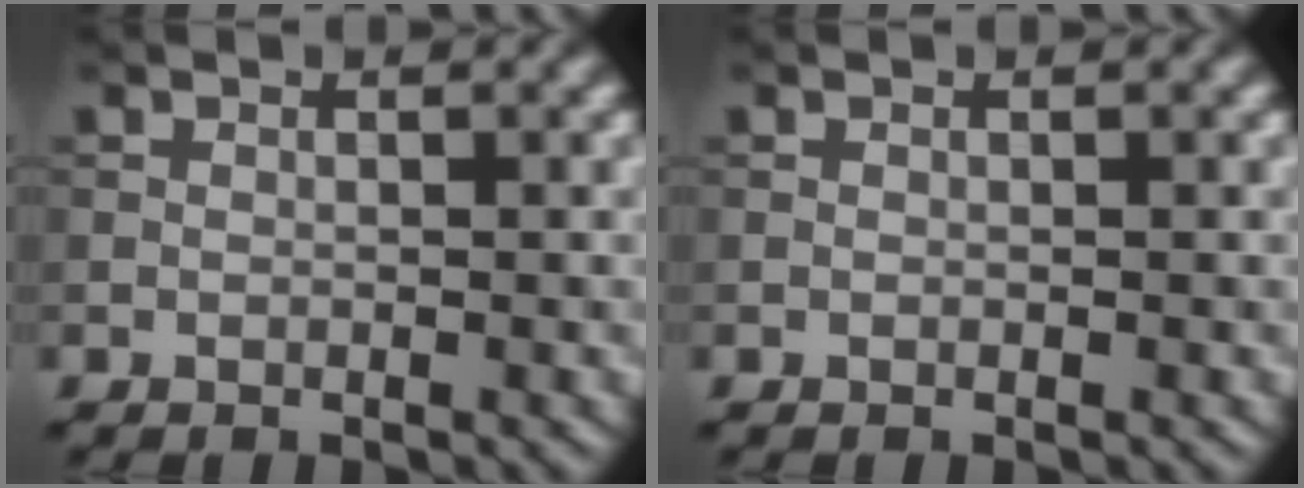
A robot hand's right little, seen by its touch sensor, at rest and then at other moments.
{"total": 0.0}